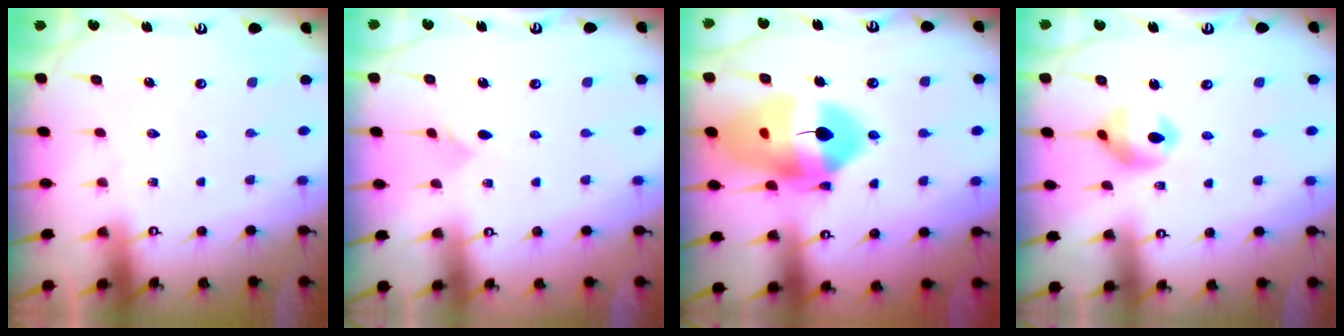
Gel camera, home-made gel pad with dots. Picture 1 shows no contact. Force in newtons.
{"total": 2.9, "press": 2.8, "slide": 0.7}
{"total": 19.9, "press": 19.8, "slide": 2.2}
{"total": 10.8, "press": 10.7, "slide": 1.3}